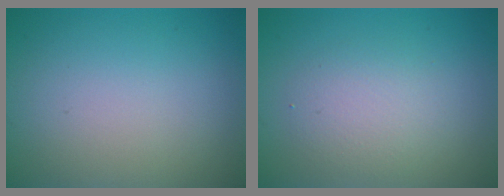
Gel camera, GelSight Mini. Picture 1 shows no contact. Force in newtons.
{"total": 2.6, "press": 2.6, "slide": 0.2}